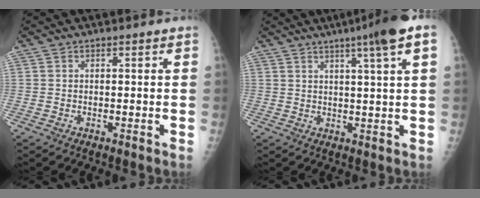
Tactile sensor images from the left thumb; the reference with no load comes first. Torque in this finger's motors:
{"motor_torque": [2.73, 1.73, 0.91, -1.85, 0.58]}